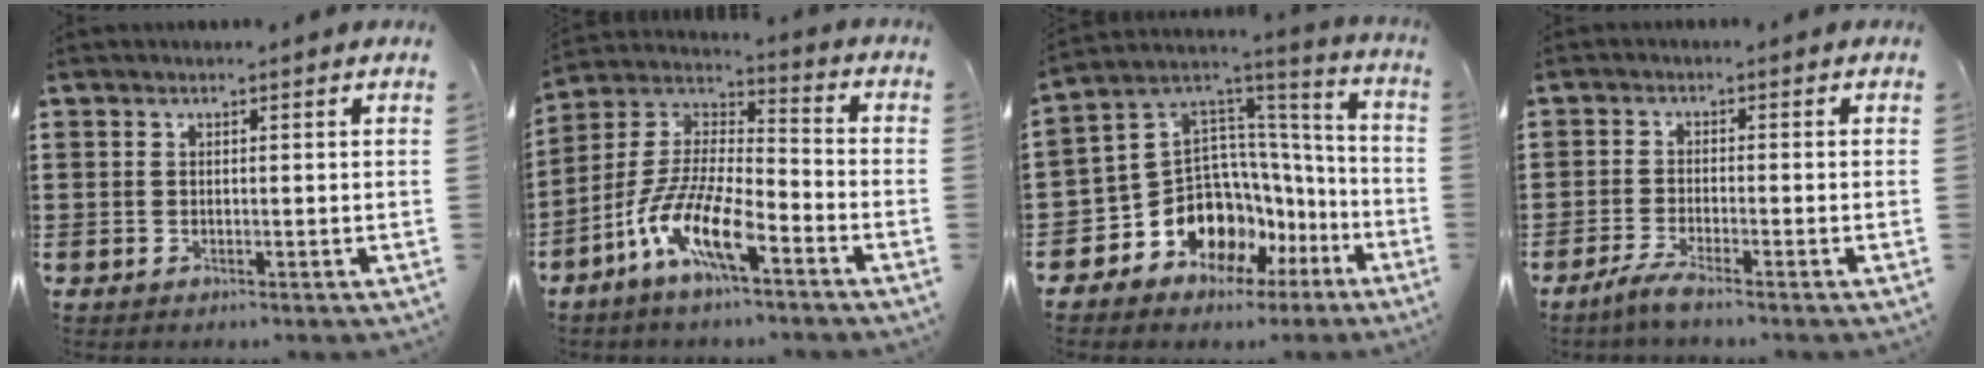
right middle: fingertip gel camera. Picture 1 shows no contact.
{"total": 11.2, "force": [-7.2, 2.8, 8.0], "torque": [-0.196, -0.020, -0.151]}
{"total": 11.1, "force": [-5.8, 8.6, 3.9], "torque": [-0.129, -0.016, -0.110]}
{"total": 3.0, "force": [-2.5, 0.0, 1.7], "torque": [-0.044, -0.006, -0.051]}